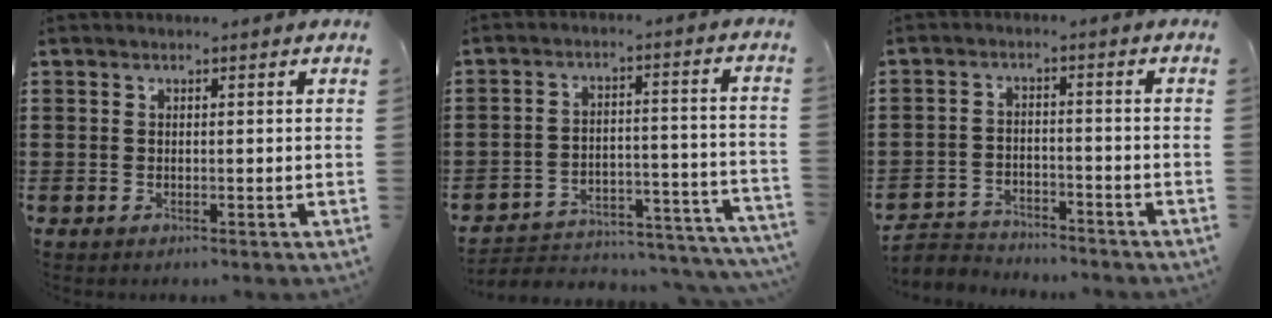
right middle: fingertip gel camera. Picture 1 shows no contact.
{"total": 3.5, "force": [-3.1, 1.1, 0.9], "torque": [-0.023, -0.001, -0.070]}
{"total": 3.3, "force": [-3.2, 0.7, 0.1], "torque": [-0.015, 0.001, -0.073]}